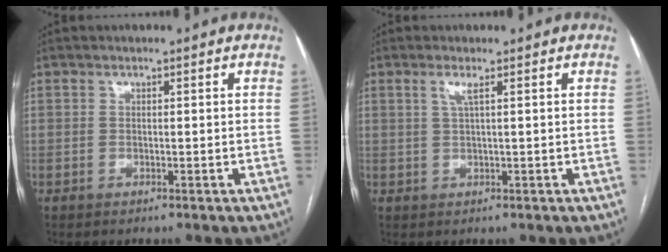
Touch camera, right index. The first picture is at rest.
{"total": 1.7, "force": [0.8, -0.2, 1.6], "torque": [-0.038, 0.001, 0.016]}